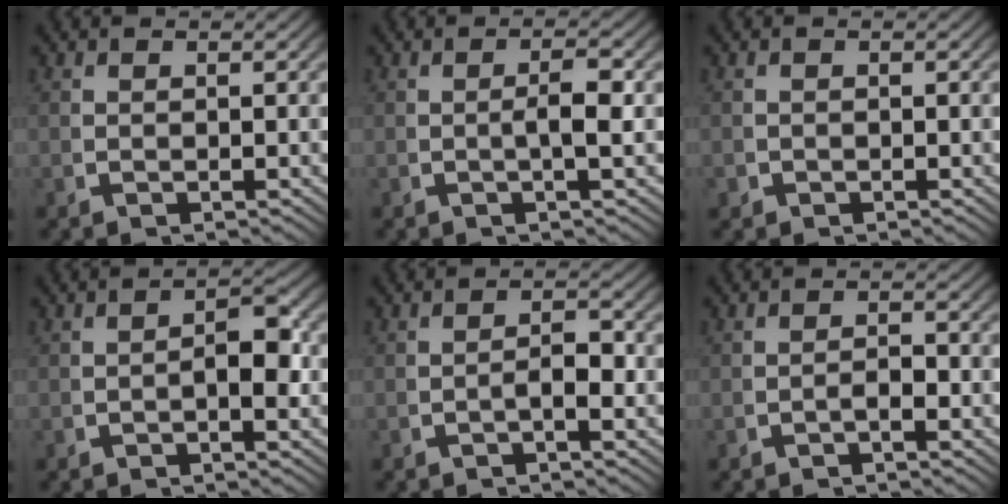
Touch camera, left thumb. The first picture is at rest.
{"total": 2.4, "force": [-0.1, 0.6, 2.3], "torque": [-0.045, 0.002, -0.004]}
{"total": 0.7, "force": [-0.3, 0.6, 0.0], "torque": [-0.005, -0.009, -0.003]}
{"total": 2.9, "force": [-0.4, 1.1, 2.7], "torque": [-0.042, 0.001, -0.006]}
{"total": 2.0, "force": [-0.8, 0.7, 1.7], "torque": [-0.032, -0.002, -0.012]}
{"total": 1.2, "force": [-0.9, 0.4, 0.7], "torque": [-0.013, -0.001, -0.016]}